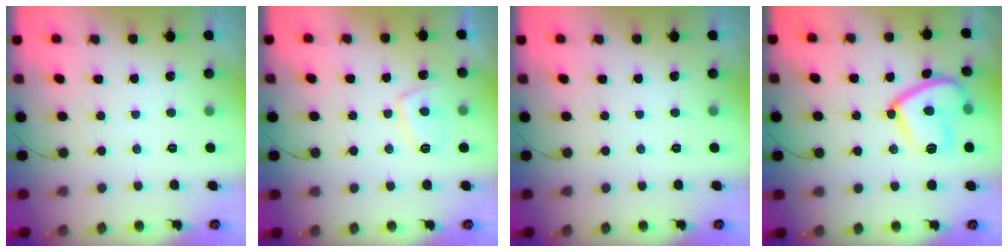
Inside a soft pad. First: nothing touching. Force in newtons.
{"total": 6.3, "press": 6.2, "slide": 1.1}
{"total": 0.0}
{"total": 13.4, "press": 13.4, "slide": 0.6}